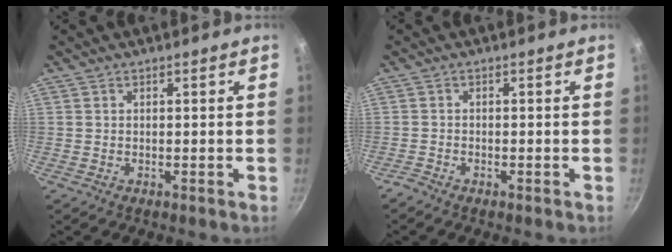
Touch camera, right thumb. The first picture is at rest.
{"total": 1.1, "force": [-1.0, 0.2, 0.4], "torque": [-0.023, 0.010, -0.022]}